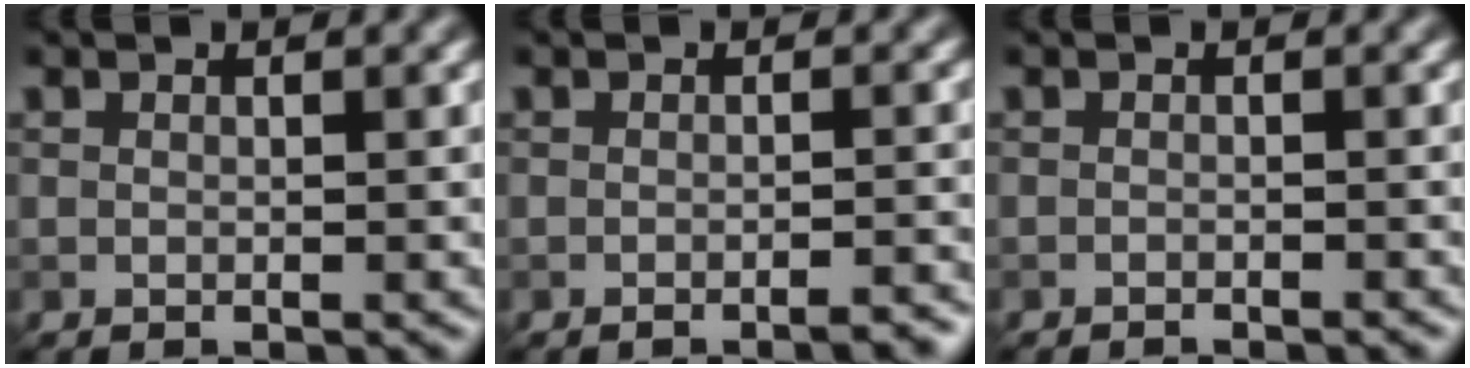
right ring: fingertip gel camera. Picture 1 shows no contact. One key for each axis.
{"total": 2.0, "fx": -1.5, "fy": 0.4, "fz": 1.2, "tx": -0.006, "ty": 0.003, "tz": -0.022}
{"total": 0.7, "fx": -0.7, "fy": 0.1, "fz": 0.2, "tx": 0.000, "ty": -0.002, "tz": -0.012}